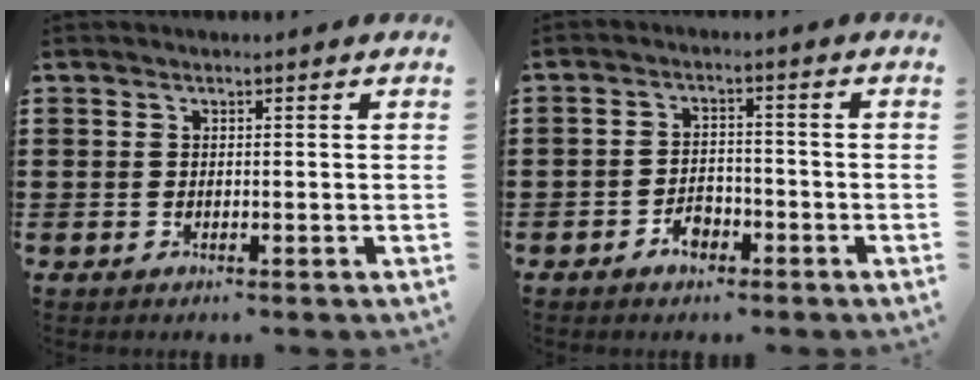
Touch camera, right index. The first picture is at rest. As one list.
[{"total": 3.2, "force": [-2.2, 1.9, 1.4], "torque": [-0.027, 0.005, -0.043]}]